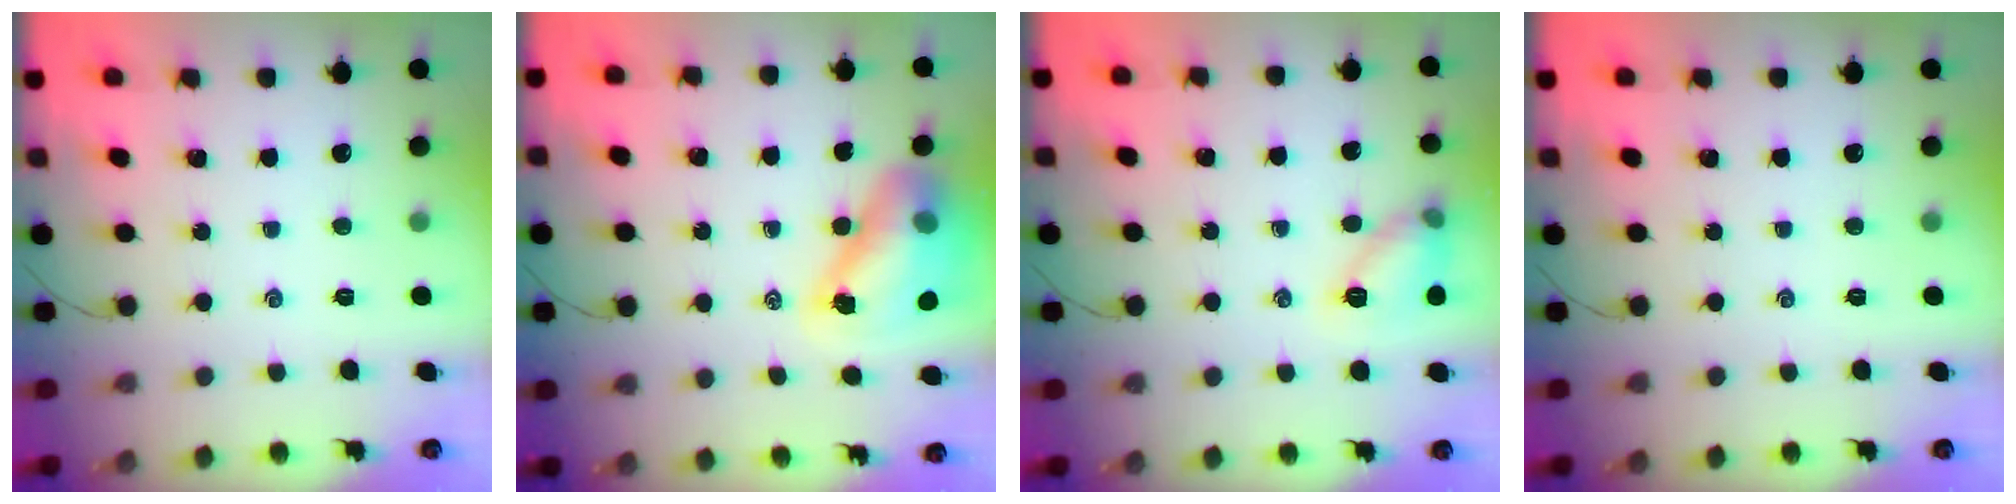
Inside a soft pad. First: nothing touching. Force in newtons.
{"total": 14.0, "press": 13.4, "slide": 3.9}
{"total": 10.5, "press": 10.5, "slide": 0.4}
{"total": 0.0}